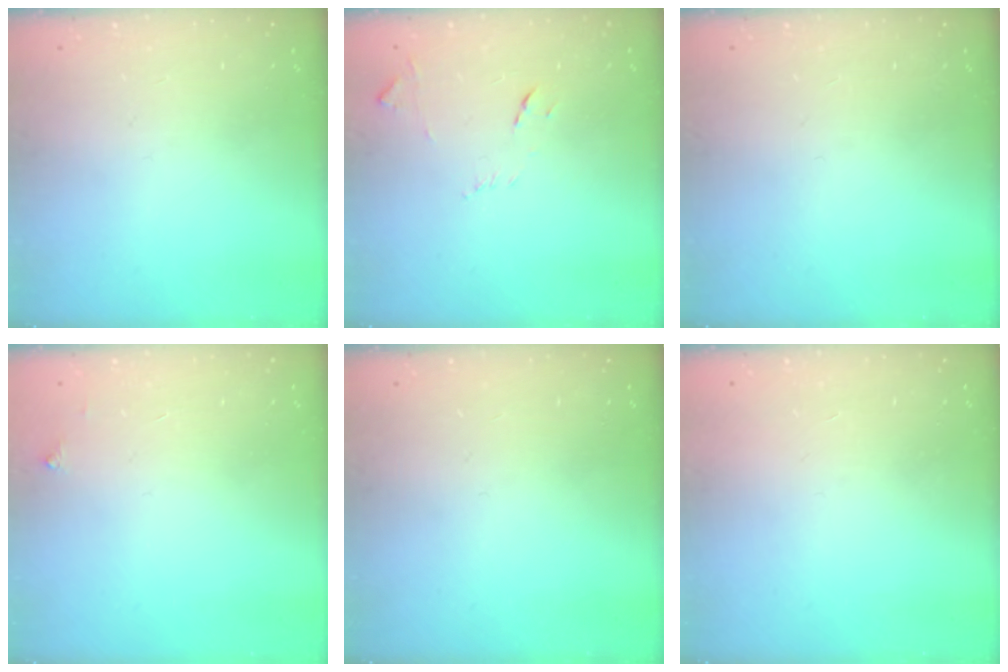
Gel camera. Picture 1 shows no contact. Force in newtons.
{"total": 7.8, "press": 7.8, "slide": 0.6}
{"total": 0.0}
{"total": 2.5, "press": 2.5, "slide": 0.4}
{"total": 0.0}
{"total": 1.6, "press": 1.6, "slide": 0.1}